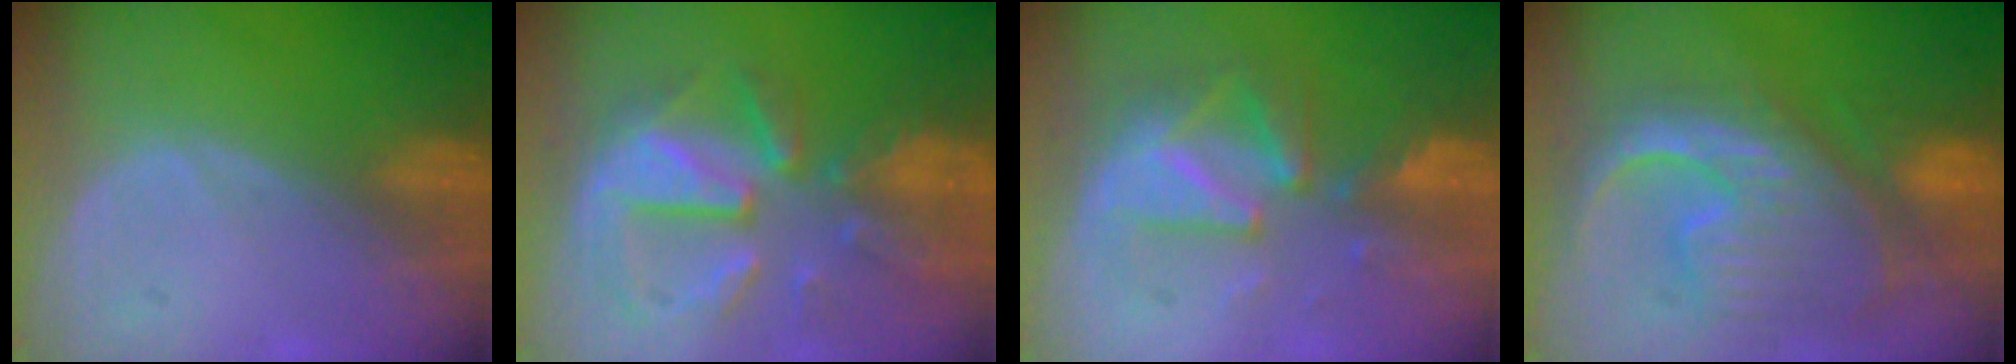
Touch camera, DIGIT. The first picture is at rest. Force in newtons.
{"total": 11.3, "press": 9.9, "slide": 5.4}
{"total": 8.0, "press": 8.0, "slide": 0.8}
{"total": 12.7, "press": 10.9, "slide": 6.5}